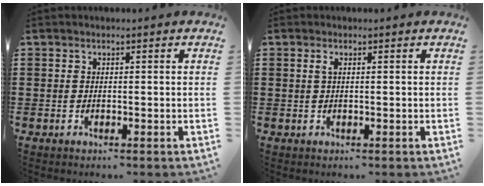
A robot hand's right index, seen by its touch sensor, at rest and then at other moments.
{"total": 0.8, "force": [0.2, 0.2, 0.8], "torque": [-0.016, 0.002, 0.003]}